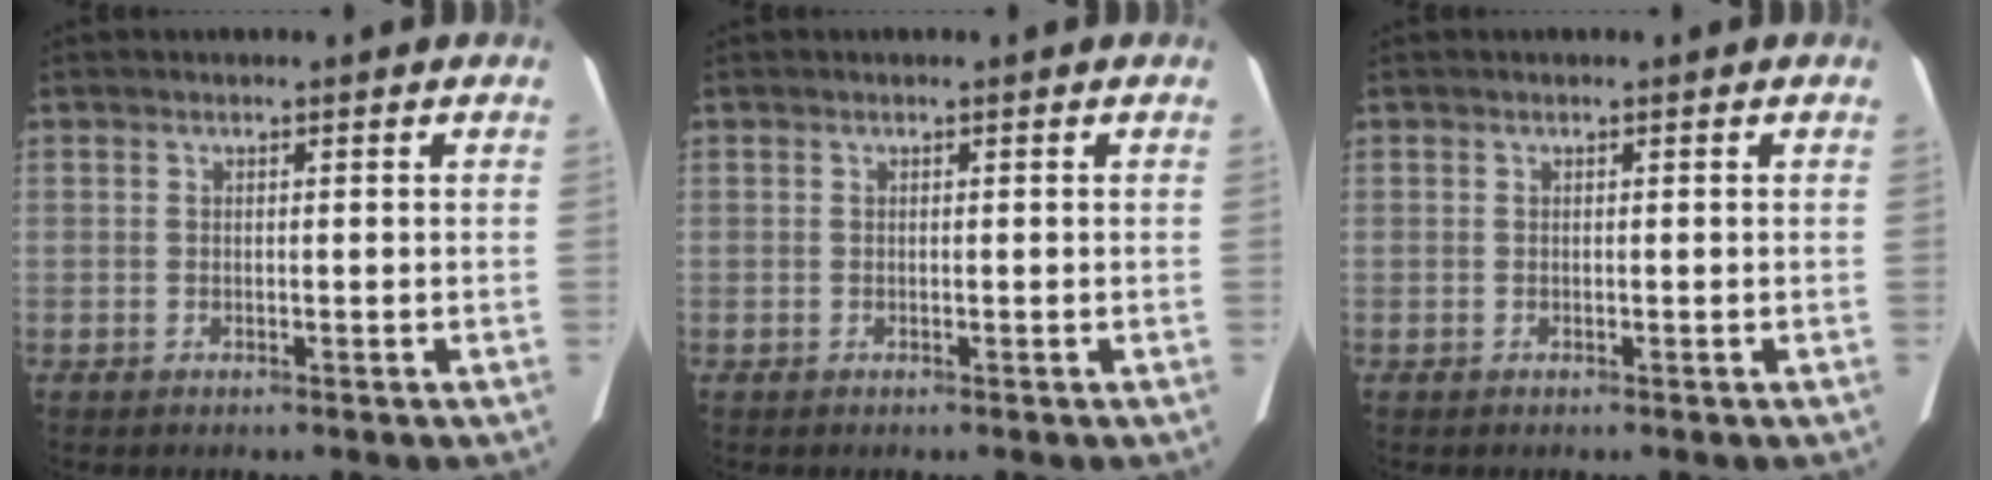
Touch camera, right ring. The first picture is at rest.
{"total": 0.0}
{"total": 0.0}